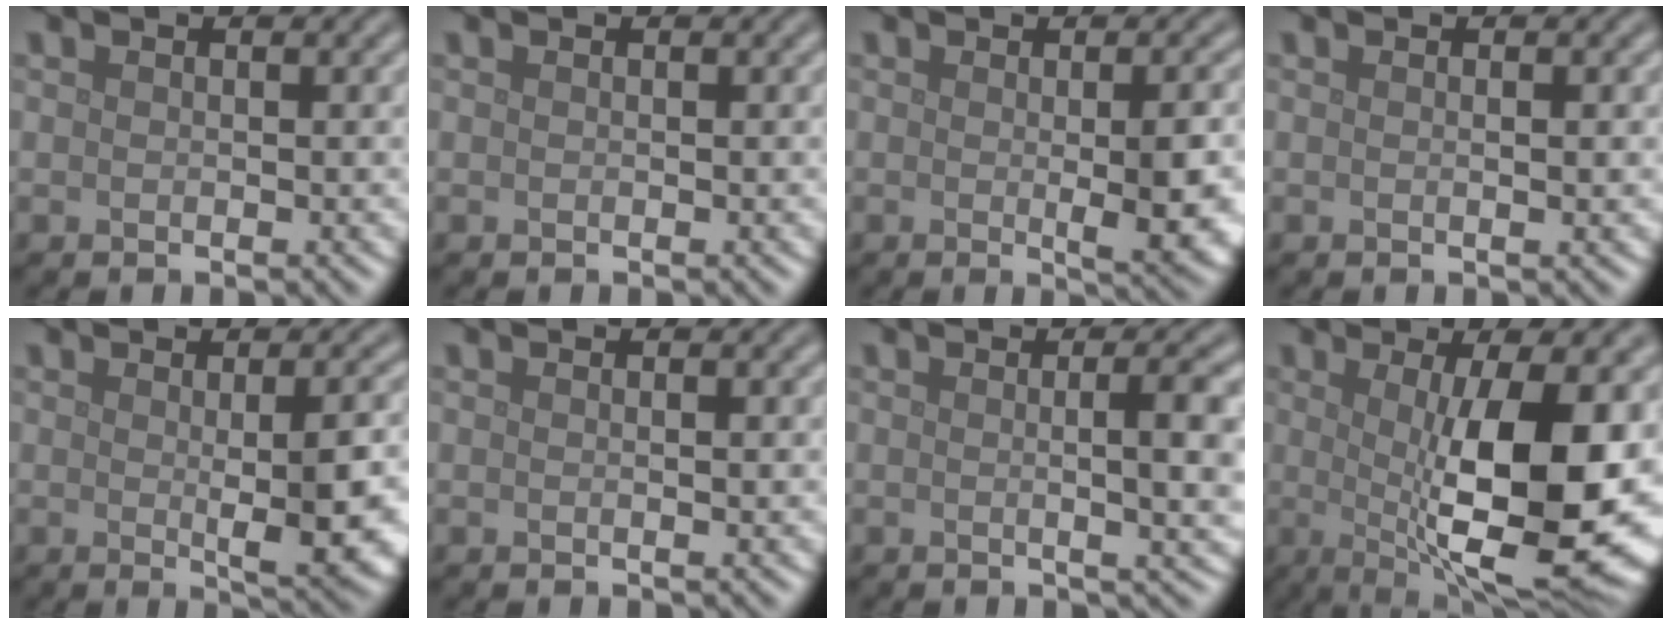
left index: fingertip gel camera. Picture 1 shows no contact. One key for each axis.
{"total": 0.0}
{"total": 5.2, "fx": -0.3, "fy": 1.0, "fz": 5.1, "tx": -0.069, "ty": -0.005, "tz": 0.000}
{"total": 0.9, "fx": 0.1, "fy": 0.2, "fz": 0.9, "tx": -0.011, "ty": 0.002, "tz": -0.001}
{"total": 6.1, "fx": -0.3, "fy": 1.2, "fz": 5.9, "tx": -0.078, "ty": -0.004, "tz": 0.002}
{"total": 0.6, "fx": 0.0, "fy": 0.1, "fz": 0.6, "tx": -0.008, "ty": 0.001, "tz": 0.000}
{"total": 5.2, "fx": 0.3, "fy": 1.4, "fz": 5.0, "tx": -0.062, "ty": 0.005, "tz": 0.003}
{"total": 13.0, "fx": -0.5, "fy": 3.6, "fz": 12.5, "tx": -0.161, "ty": -0.009, "tz": -0.013}